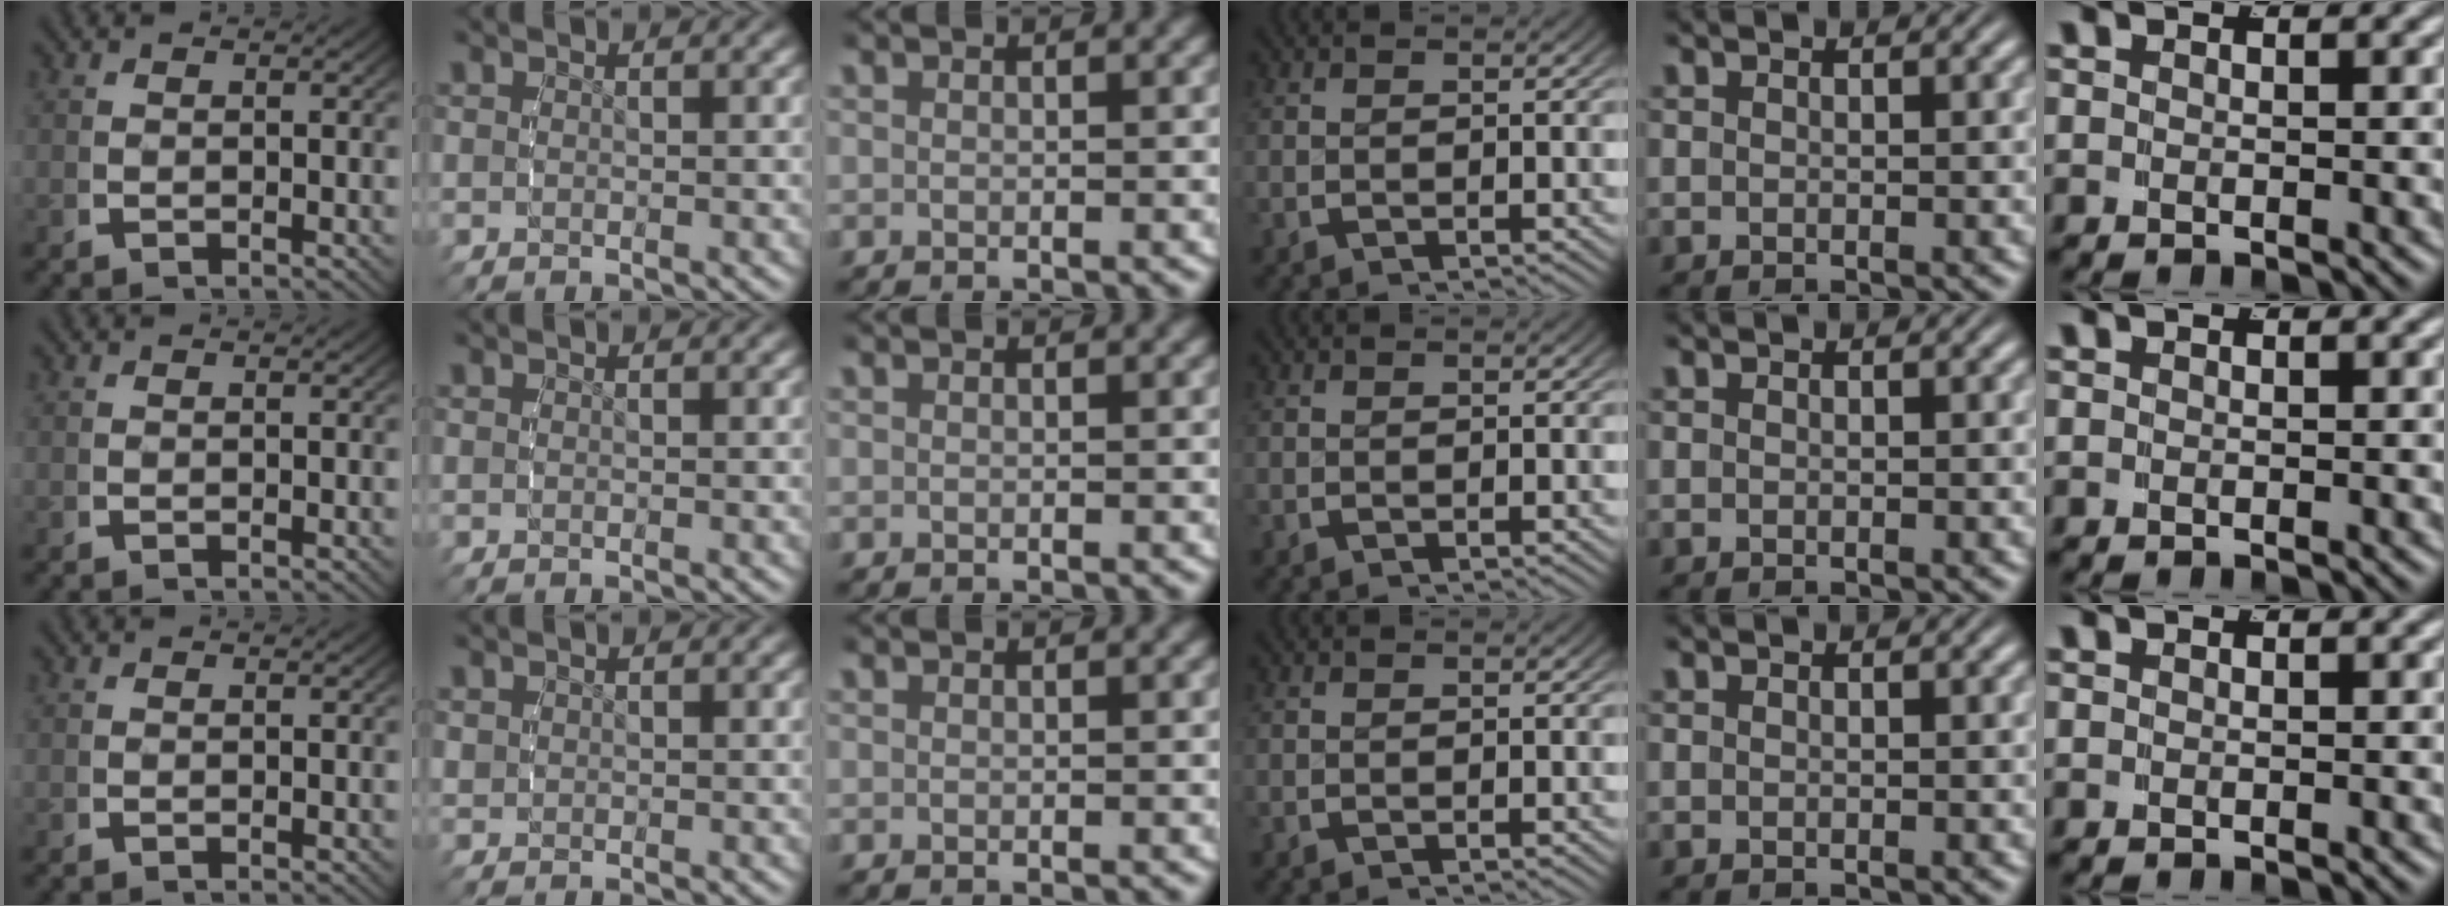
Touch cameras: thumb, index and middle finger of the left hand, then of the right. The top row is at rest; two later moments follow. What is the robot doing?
{"motion": "grasp_and_lifting", "object": "bottle cap"}